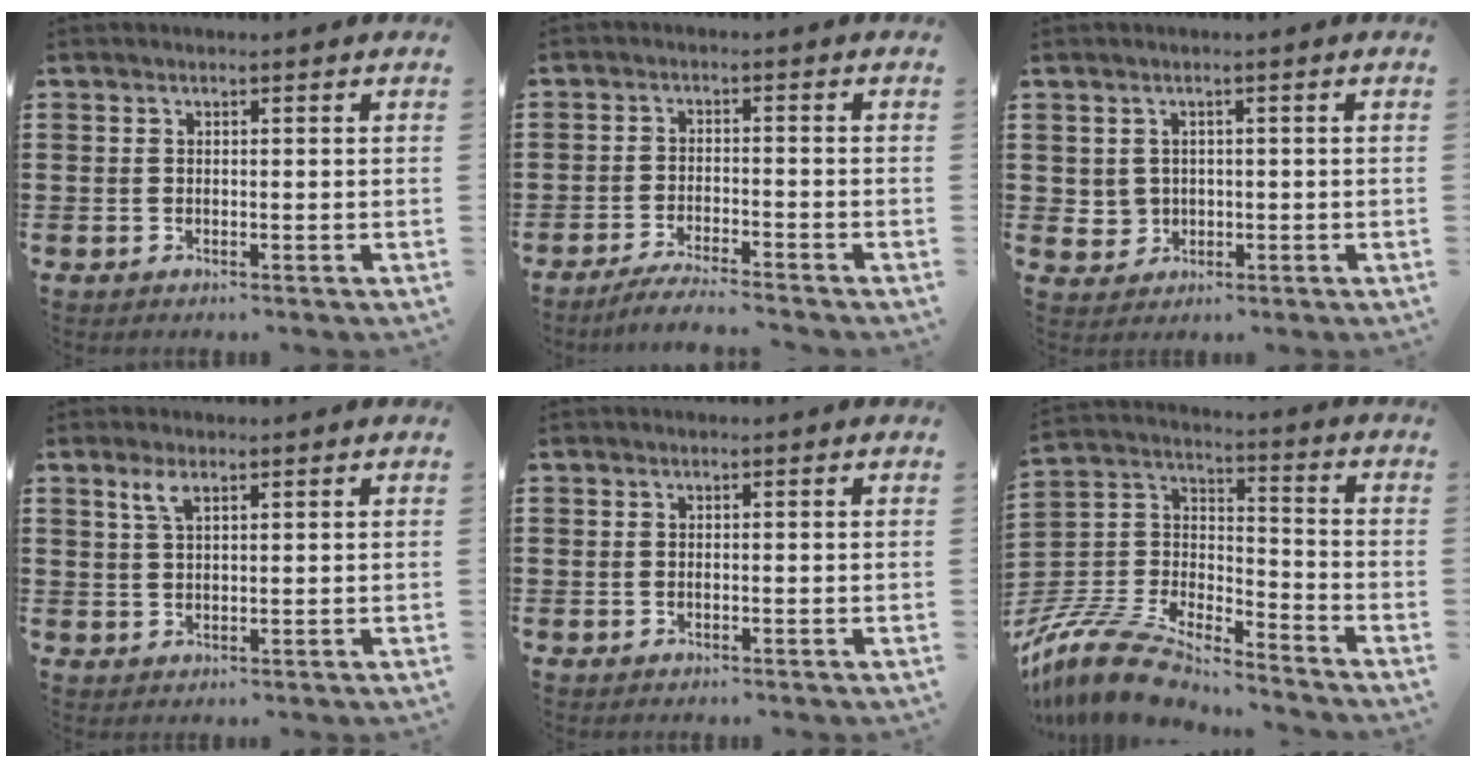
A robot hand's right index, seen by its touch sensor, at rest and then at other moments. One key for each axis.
{"total": 3.7, "fx": -3.5, "fy": -0.3, "fz": 1.1, "tx": -0.026, "ty": -0.007, "tz": -0.071}
{"total": 2.1, "fx": 0.1, "fy": 2.1, "fz": 0.4, "tx": -0.017, "ty": 0.007, "tz": 0.000}
{"total": 2.7, "fx": 1.5, "fy": 0.9, "fz": 2.0, "tx": -0.044, "ty": 0.005, "tz": 0.026}
{"total": 0.0}
{"total": 10.9, "fx": -10.1, "fy": 2.4, "fz": 3.5, "tx": -0.091, "ty": 0.006, "tz": -0.205}